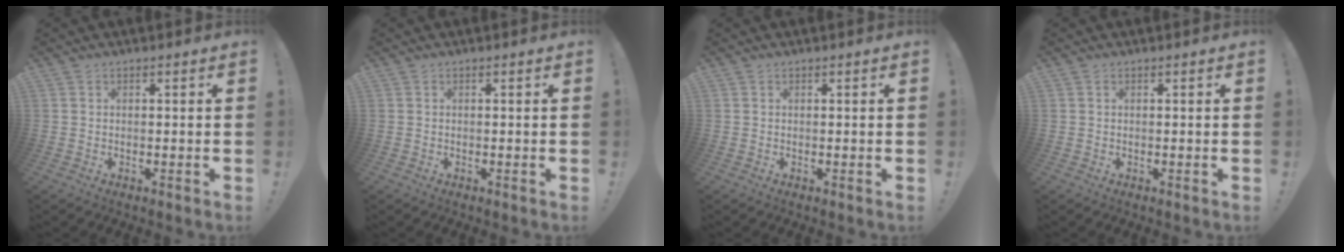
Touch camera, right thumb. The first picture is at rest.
{"total": 0.0}
{"total": 0.0}
{"total": 0.0}